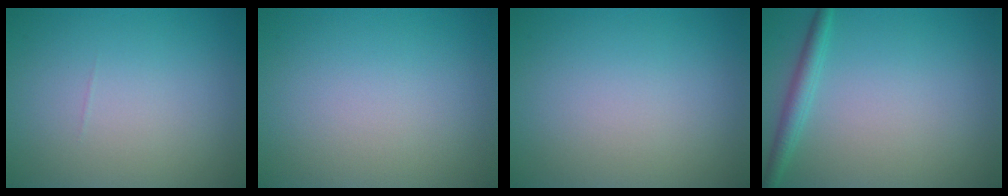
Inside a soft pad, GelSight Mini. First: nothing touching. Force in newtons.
{"total": 0.0}
{"total": 0.0}
{"total": 2.0, "press": 2.0, "slide": 0.1}